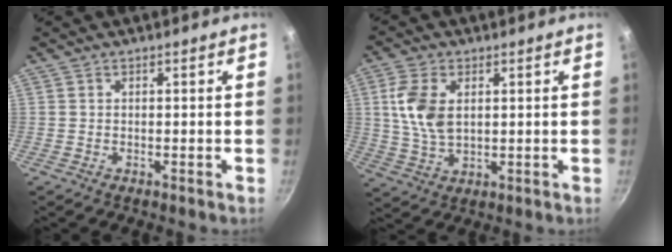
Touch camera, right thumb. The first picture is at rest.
{"total": 9.1, "force": [2.0, 5.4, 7.0], "torque": [-0.136, -0.008, 0.040]}